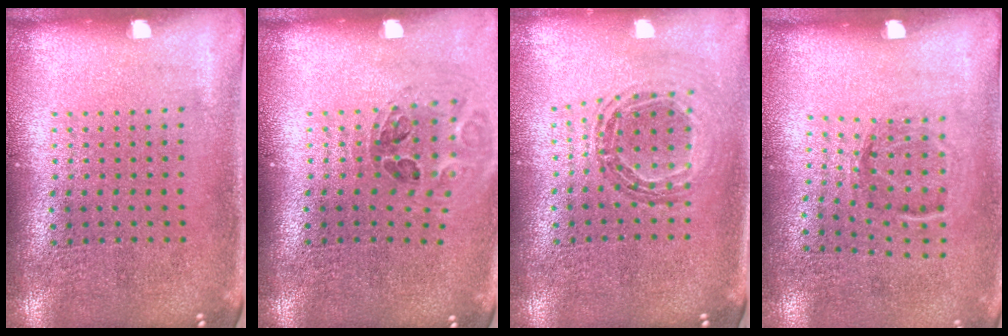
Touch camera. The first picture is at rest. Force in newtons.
{"total": 1.0, "press": 1.0, "slide": 0.3}
{"total": 0.8, "press": 0.8, "slide": 0.1}
{"total": 1.2, "press": 0.8, "slide": 0.8}